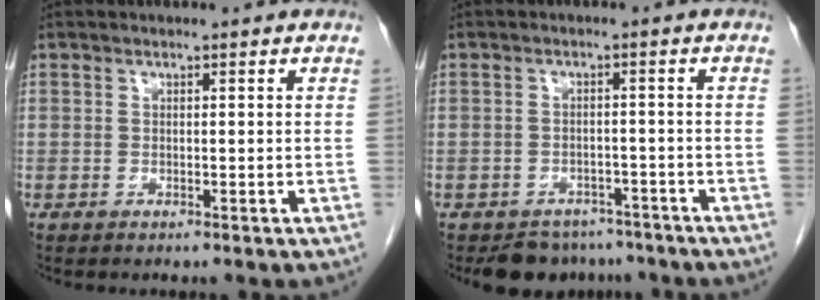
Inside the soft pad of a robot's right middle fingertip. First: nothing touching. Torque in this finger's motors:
{"motor_torque": [0.04, -0.03, 0.01, 0.01]}